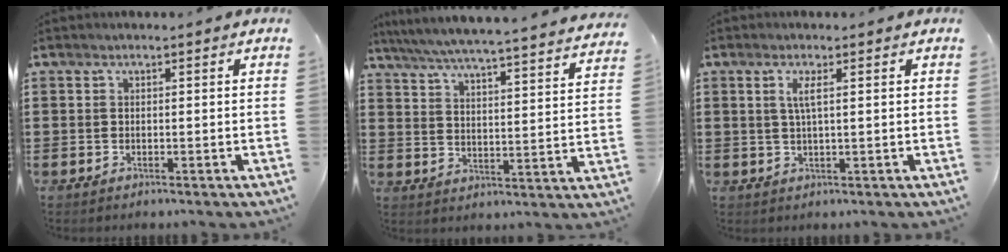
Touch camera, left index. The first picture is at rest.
{"total": 5.3, "force": [4.9, -0.6, 1.8], "torque": [-0.059, -0.041, 0.078]}
{"total": 2.5, "force": [0.7, 0.2, 2.3], "torque": [-0.050, 0.000, 0.012]}